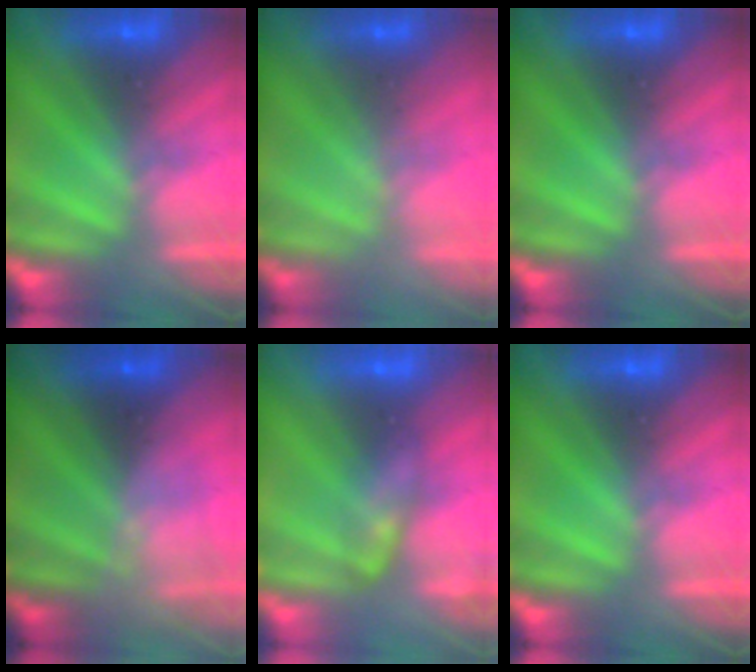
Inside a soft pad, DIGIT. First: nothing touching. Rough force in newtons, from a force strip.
{"total": 1.9}
{"total": 0.0}
{"total": 2.3}
{"total": 2.4}
{"total": 0.0}